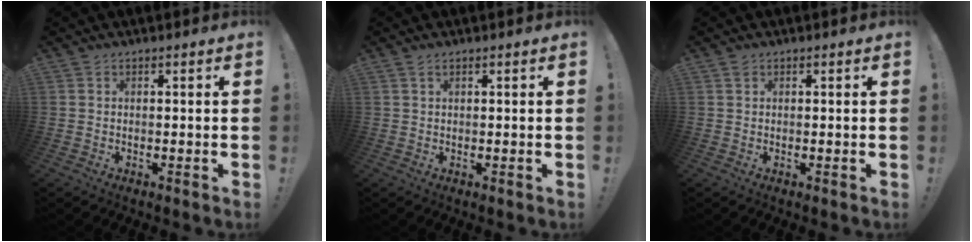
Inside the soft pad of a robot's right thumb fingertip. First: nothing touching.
{"total": 1.5, "force": [0.8, 0.6, 1.2], "torque": [-0.025, 0.001, 0.015]}
{"total": 0.7, "force": [0.4, 0.4, 0.3], "torque": [-0.007, 0.001, 0.008]}